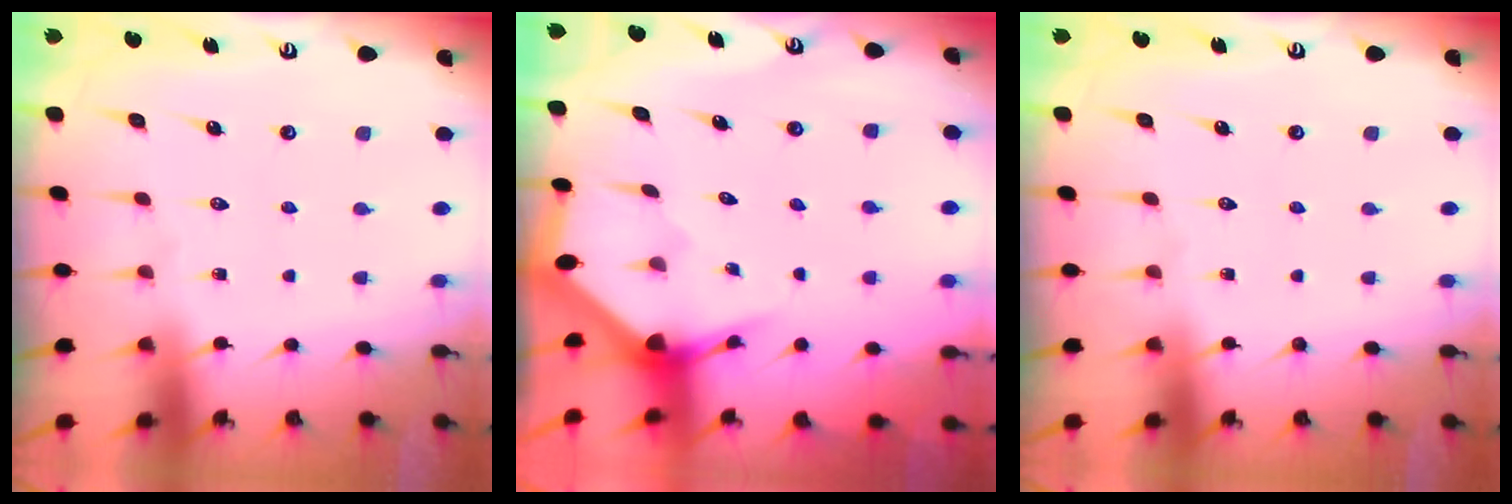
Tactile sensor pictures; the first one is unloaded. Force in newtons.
{"total": 2.9, "press": 2.9, "slide": 0.2}
{"total": 0.0}